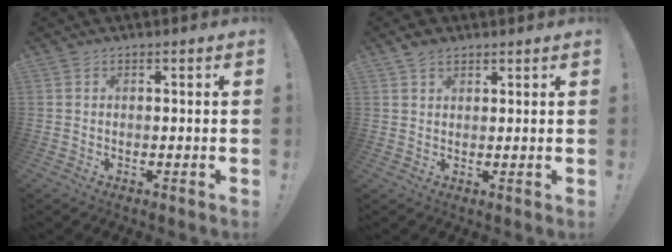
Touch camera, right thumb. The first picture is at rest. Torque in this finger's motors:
{"motor_torque": [-0.31, 0.35, 0.32, 0.13, 0.00]}